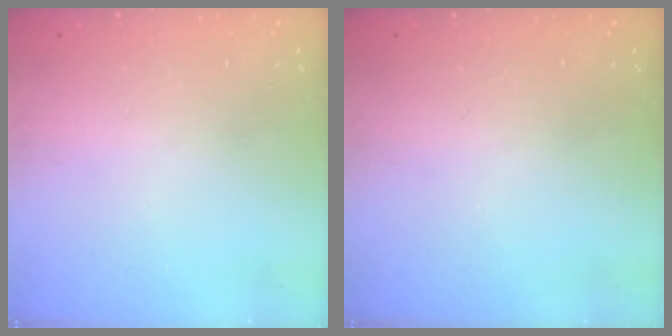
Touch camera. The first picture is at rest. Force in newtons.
{"total": 0.0}